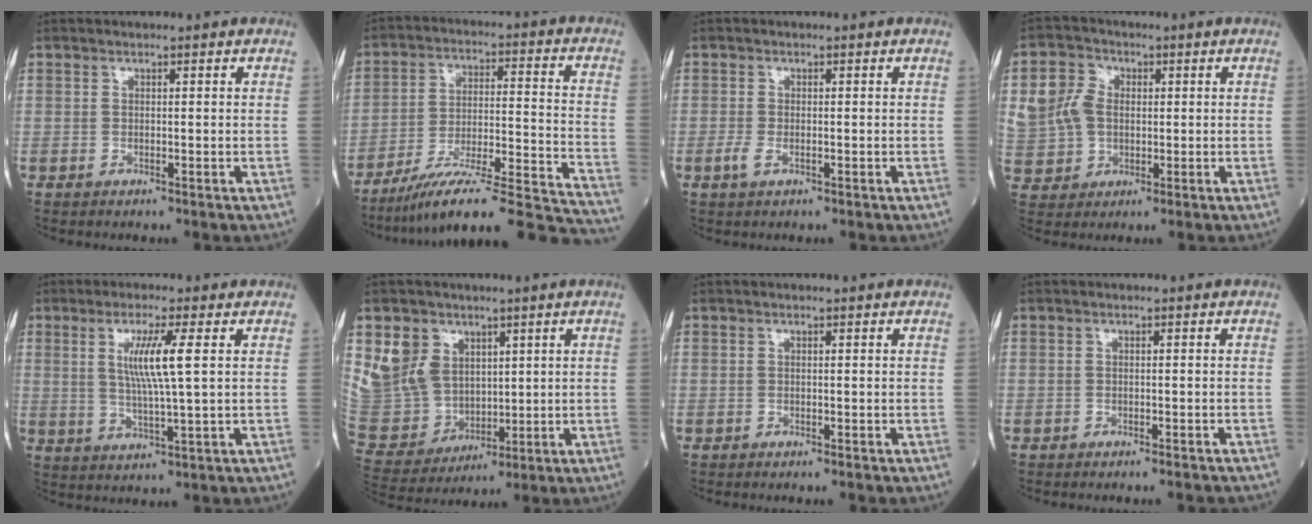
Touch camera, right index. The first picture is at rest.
{"total": 23.8, "force": [-21.5, -0.1, 10.3], "torque": [-0.102, 0.007, -0.318]}
{"total": 1.9, "force": [-0.7, 0.9, 1.5], "torque": [-0.039, -0.002, -0.014]}
{"total": 8.7, "force": [1.2, 7.5, 4.3], "torque": [-0.109, 0.021, 0.033]}
{"total": 6.9, "force": [1.8, -0.4, 6.7], "torque": [-0.132, -0.005, 0.036]}
{"total": 12.1, "force": [5.3, 9.7, 4.8], "torque": [-0.130, 0.016, 0.124]}
{"total": 0.8, "force": [-0.8, 0.0, 0.3], "torque": [-0.005, -0.001, -0.012]}
{"total": 3.1, "force": [-2.9, 0.2, 0.9], "torque": [-0.012, -0.004, -0.037]}